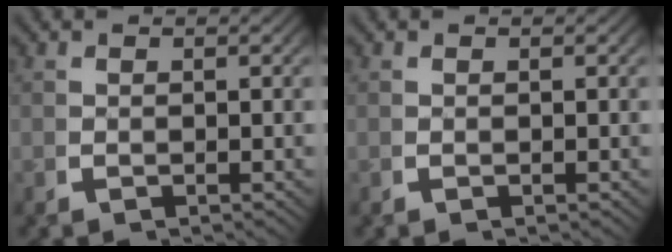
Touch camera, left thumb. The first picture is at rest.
{"total": 0.0}